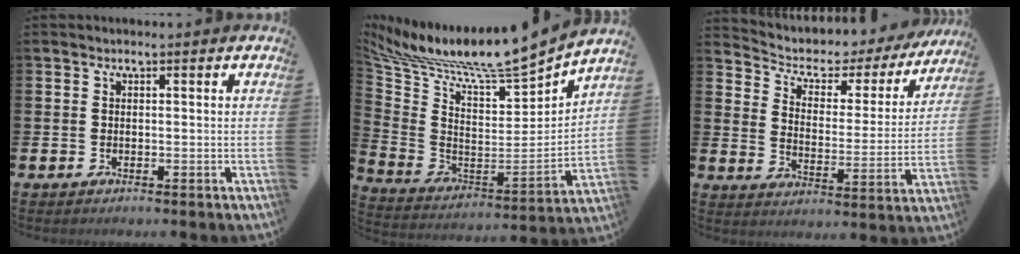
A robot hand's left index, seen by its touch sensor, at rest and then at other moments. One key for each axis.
{"total": 10.0, "fx": 9.2, "fy": 0.5, "fz": 3.9, "tx": -0.110, "ty": -0.075, "tz": 0.147}
{"total": 4.5, "fx": 3.7, "fy": 2.2, "fz": 1.2, "tx": -0.053, "ty": -0.032, "tz": 0.054}